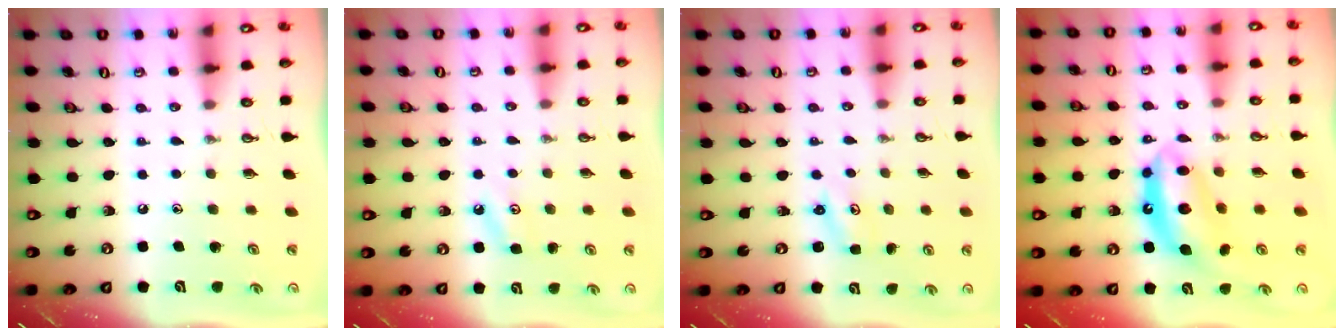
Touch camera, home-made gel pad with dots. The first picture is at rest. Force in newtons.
{"total": 3.9, "press": 3.9, "slide": 0.6}
{"total": 1.7, "press": 1.7, "slide": 0.3}
{"total": 12.1, "press": 12.0, "slide": 1.0}